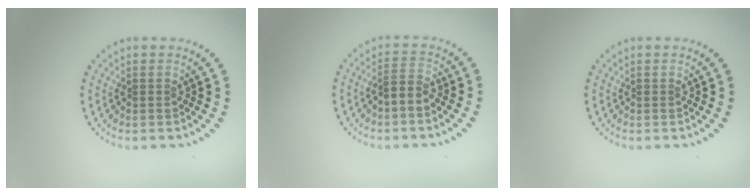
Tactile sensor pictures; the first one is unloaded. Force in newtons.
{"total": 1.7, "press": 1.5, "slide": 0.8}
{"total": 0.0}